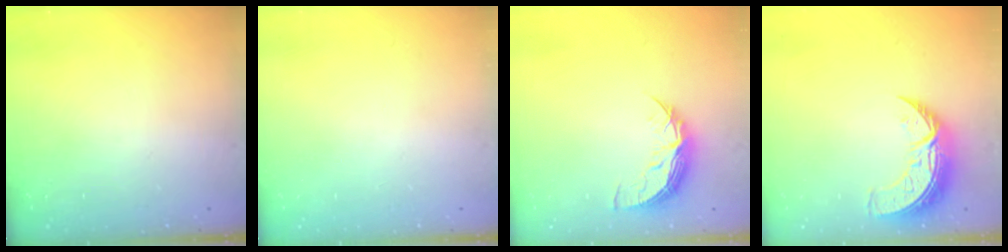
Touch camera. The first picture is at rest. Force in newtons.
{"total": 0.0}
{"total": 8.3, "press": 8.3, "slide": 0.7}
{"total": 9.7, "press": 9.7, "slide": 0.8}